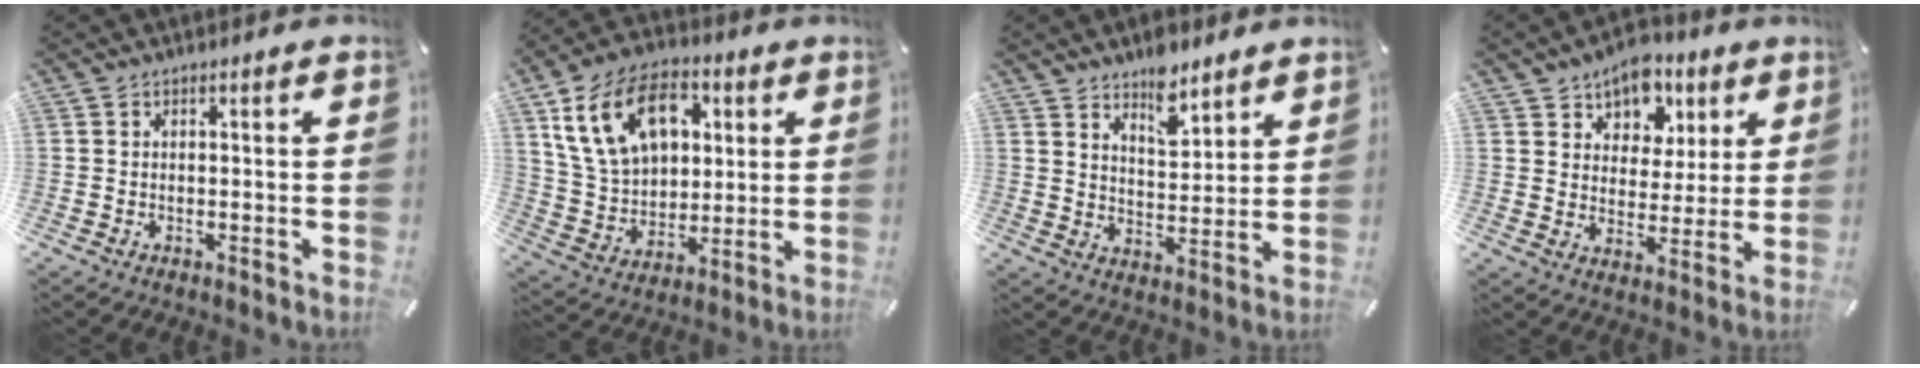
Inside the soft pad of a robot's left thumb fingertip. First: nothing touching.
{"total": 18.1, "force": [6.3, 13.1, 10.8], "torque": [-0.213, -0.001, 0.119]}
{"total": 8.1, "force": [6.6, 3.9, 2.6], "torque": [-0.026, -0.044, 0.118]}
{"total": 10.1, "force": [6.3, 7.4, 2.5], "torque": [-0.037, -0.049, 0.113]}